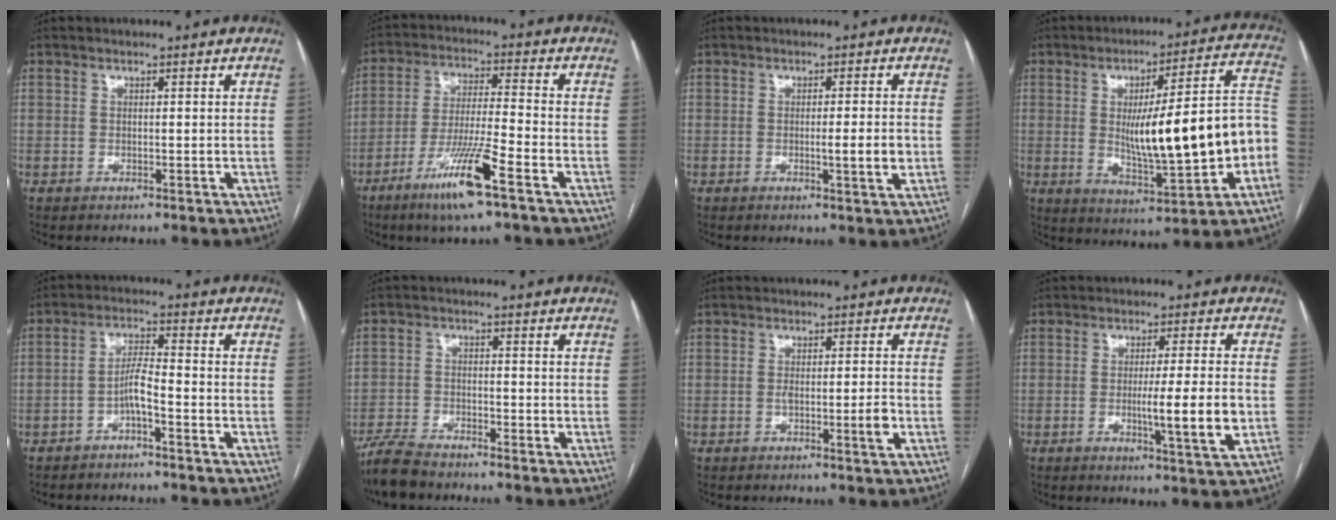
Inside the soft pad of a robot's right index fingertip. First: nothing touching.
{"total": 11.5, "force": [-6.5, -0.2, 9.5], "torque": [-0.186, -0.023, -0.122]}
{"total": 3.7, "force": [-0.7, -0.3, 3.6], "torque": [-0.055, -0.006, -0.010]}
{"total": 19.4, "force": [-2.3, 3.0, 19.0], "torque": [-0.257, 0.022, -0.021]}
{"total": 3.9, "force": [-2.0, 0.3, 3.3], "torque": [-0.063, 0.008, -0.040]}
{"total": 4.7, "force": [-4.3, 1.1, 1.6], "torque": [-0.034, -0.012, -0.084]}
{"total": 4.6, "force": [-1.4, -0.2, 4.3], "torque": [-0.071, -0.006, -0.020]}
{"total": 8.2, "force": [-1.5, -0.8, 8.0], "torque": [-0.128, -0.019, -0.025]}